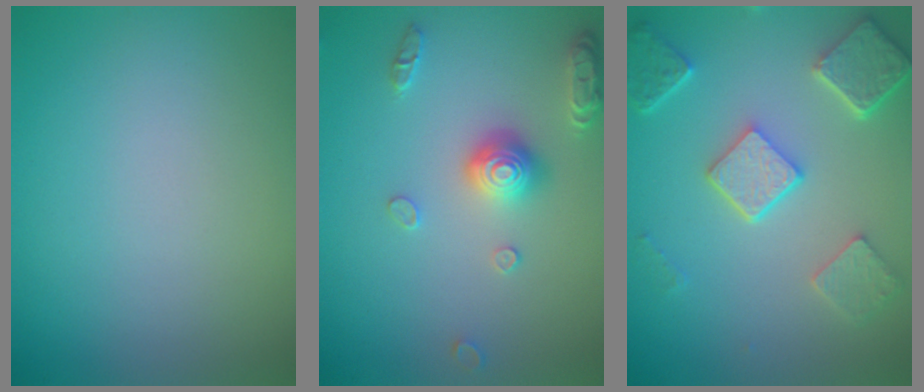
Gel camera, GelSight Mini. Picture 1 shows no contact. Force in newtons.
{"total": 2.9, "press": 2.9, "slide": 0.2}
{"total": 5.3, "press": 4.2, "slide": 3.3}